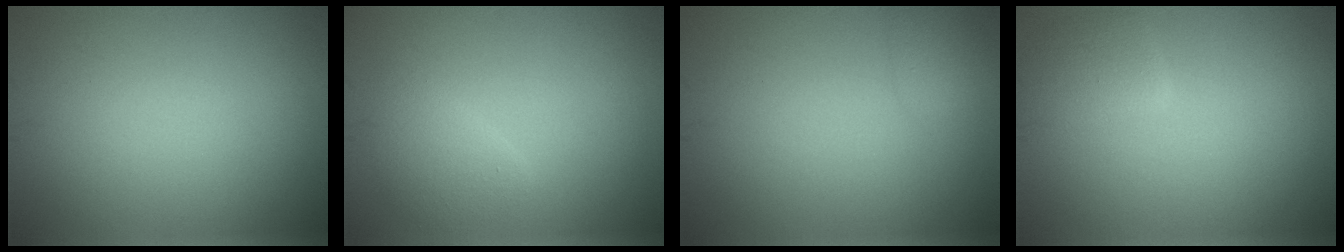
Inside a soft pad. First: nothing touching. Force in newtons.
{"total": 2.1, "press": 2.1, "slide": 0.1}
{"total": 1.3, "press": 1.3, "slide": 0.1}
{"total": 2.1, "press": 2.1, "slide": 0.2}